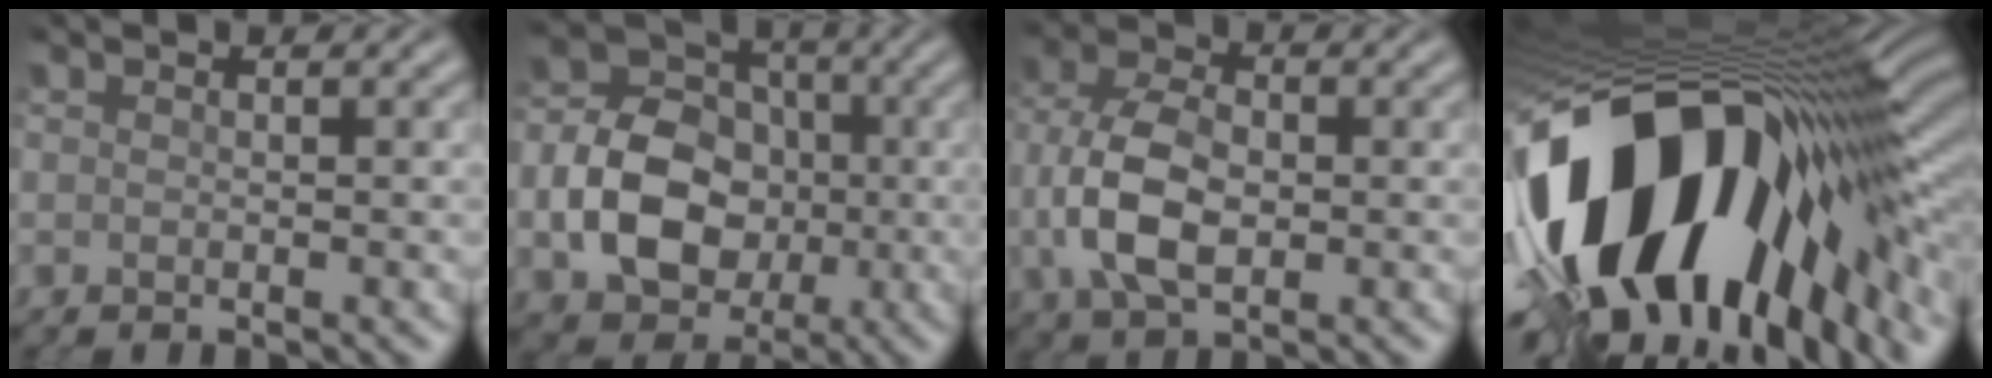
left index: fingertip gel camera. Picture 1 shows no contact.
{"total": 8.5, "force": [-1.7, 6.4, 5.3], "torque": [-0.095, 0.002, -0.035]}
{"total": 6.8, "force": [-1.0, 4.1, 5.4], "torque": [-0.124, 0.008, -0.022]}
{"total": 18.4, "force": [-4.4, 9.5, 15.1], "torque": [-0.273, -0.027, -0.064]}